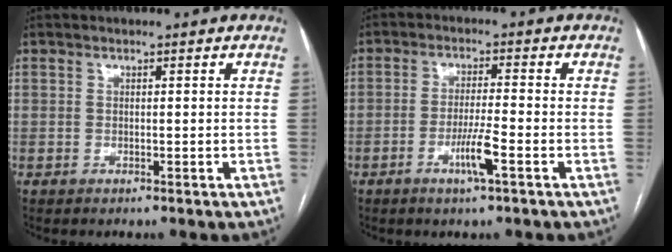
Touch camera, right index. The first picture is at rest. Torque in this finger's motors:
{"motor_torque": [0.96, -0.23, 0.43, 0.10]}